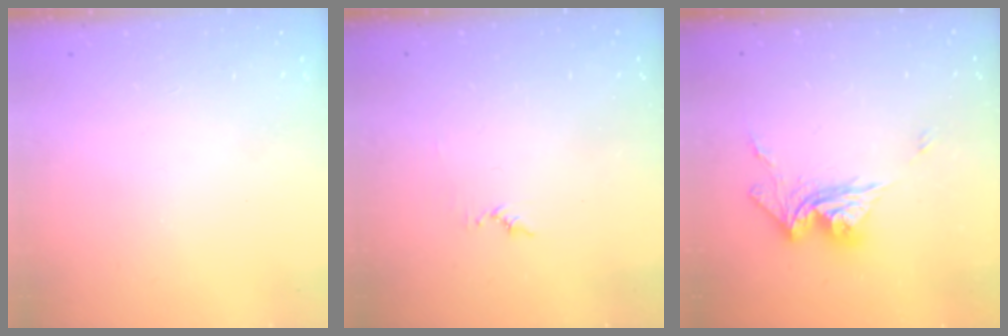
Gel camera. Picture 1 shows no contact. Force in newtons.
{"total": 4.4, "press": 4.4, "slide": 0.4}
{"total": 12.0, "press": 11.9, "slide": 1.5}